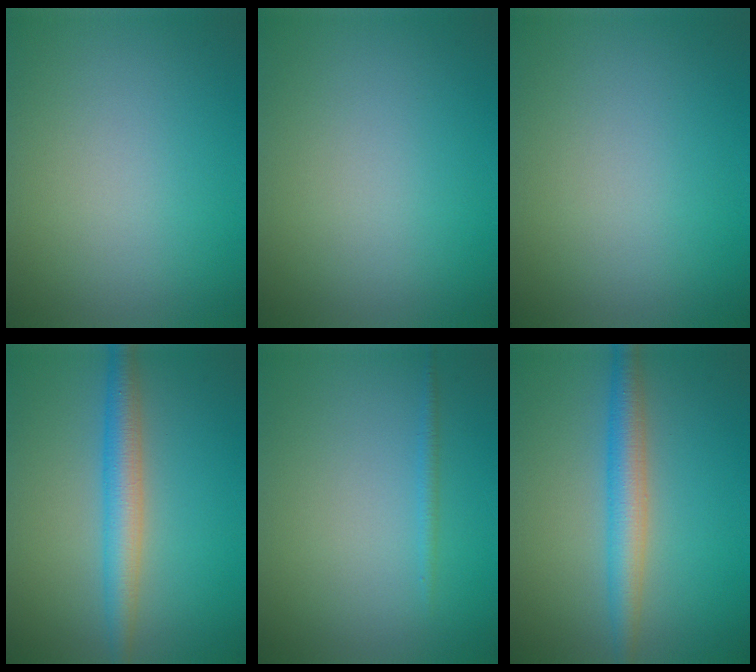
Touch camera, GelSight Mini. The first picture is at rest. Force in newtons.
{"total": 0.0}
{"total": 0.0}
{"total": 3.9, "press": 3.9, "slide": 0.1}
{"total": 0.8, "press": 0.8, "slide": 0.1}
{"total": 3.9, "press": 3.9, "slide": 0.0}